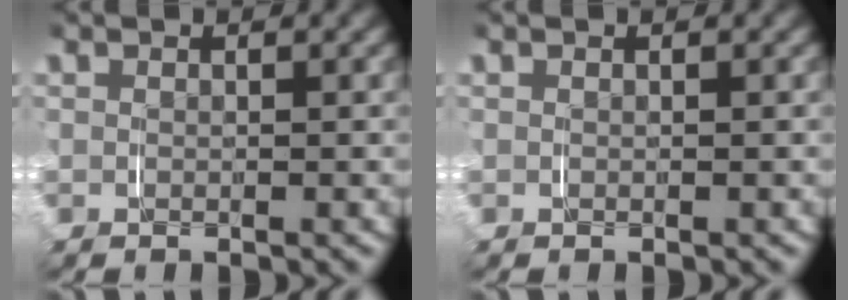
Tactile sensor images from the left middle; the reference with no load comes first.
{"total": 0.0}